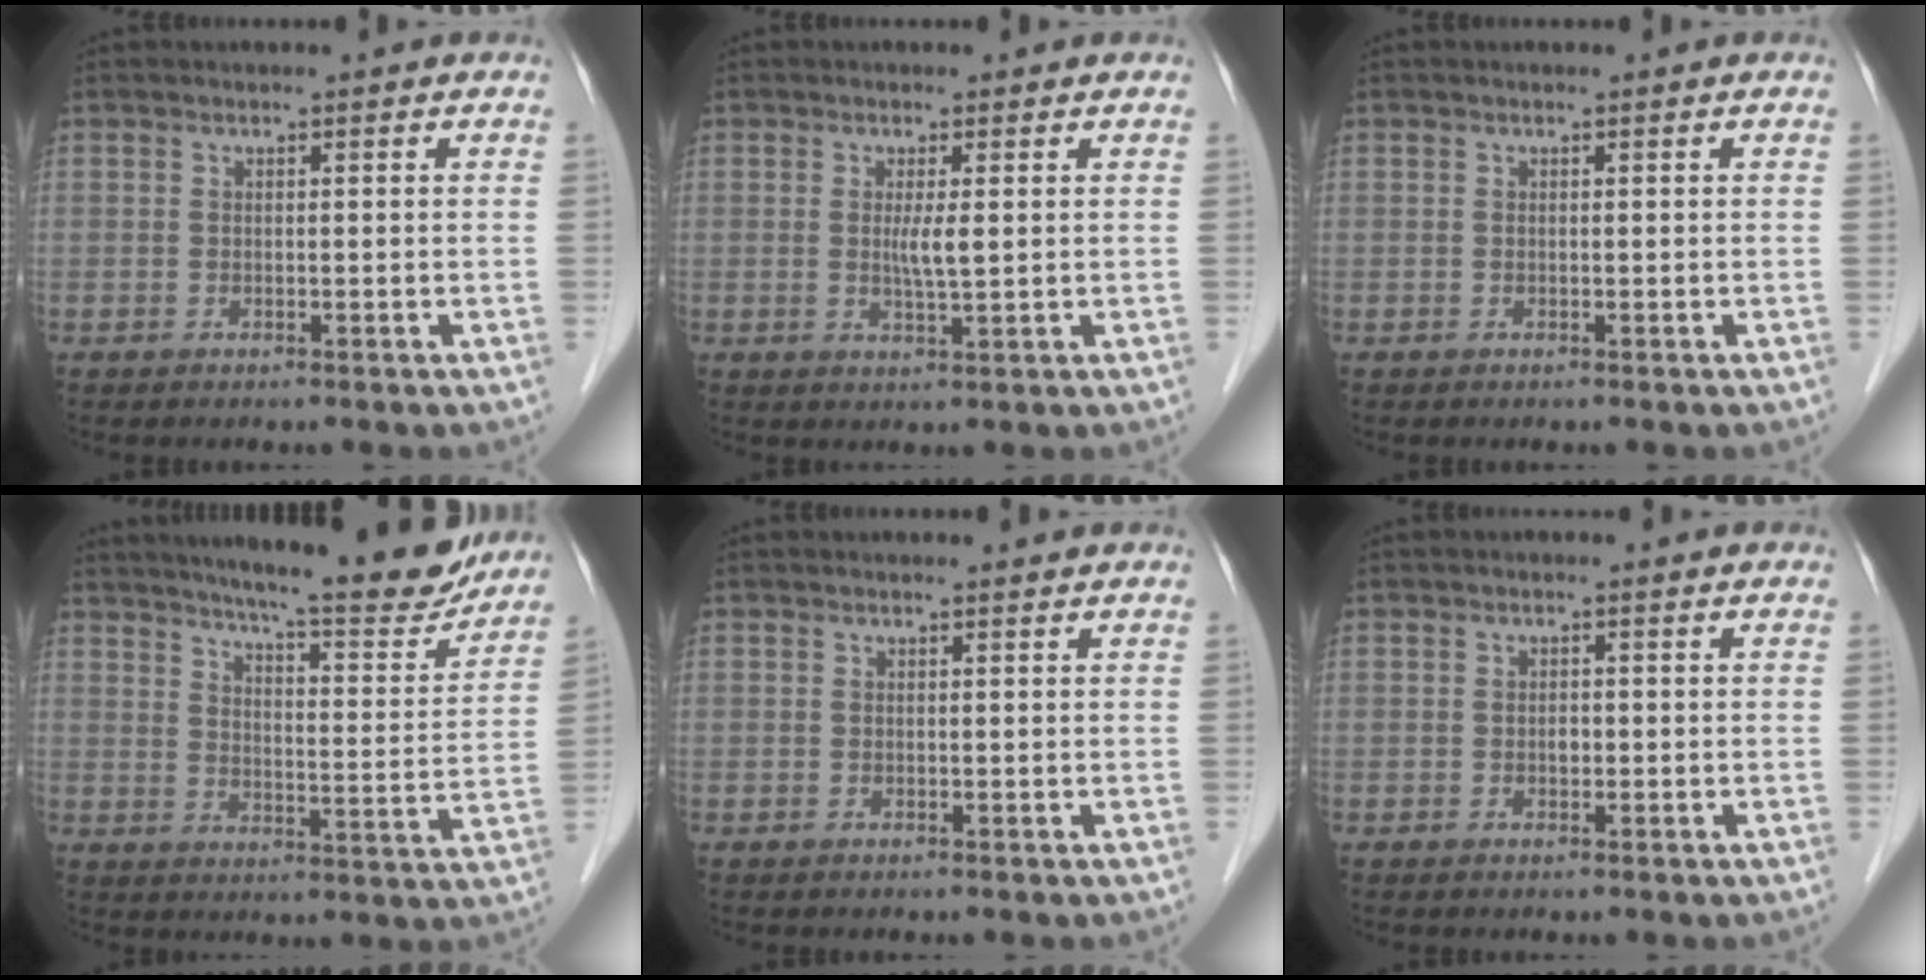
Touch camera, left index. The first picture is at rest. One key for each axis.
{"total": 2.8, "fx": 0.4, "fy": 0.1, "fz": 2.7, "tx": -0.056, "ty": -0.005, "tz": 0.008}
{"total": 0.0}
{"total": 18.6, "fx": 16.5, "fy": 2.0, "fz": 8.3, "tx": -0.119, "ty": -0.031, "tz": 0.214}
{"total": 0.5, "fx": 0.5, "fy": -0.1, "fz": 0.1, "tx": -0.009, "ty": -0.001, "tz": 0.008}
{"total": 0.9, "fx": -0.2, "fy": 0.6, "fz": 0.7, "tx": -0.012, "ty": 0.002, "tz": -0.004}